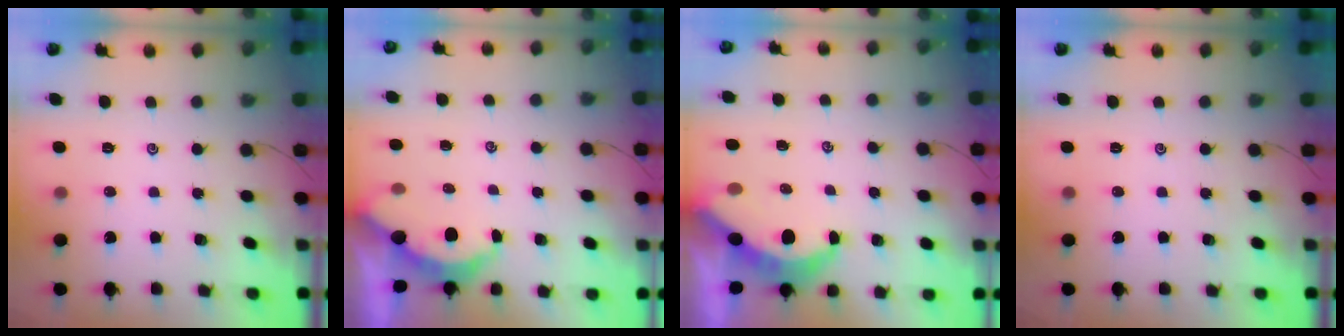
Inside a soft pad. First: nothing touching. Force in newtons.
{"total": 3.1, "press": 3.1, "slide": 0.4}
{"total": 6.9, "press": 6.9, "slide": 0.2}
{"total": 0.0}